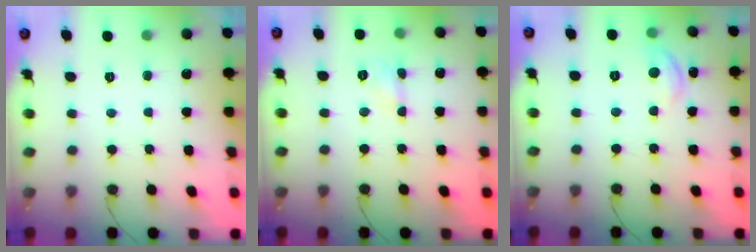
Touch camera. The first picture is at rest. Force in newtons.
{"total": 3.6, "press": 3.6, "slide": 0.5}
{"total": 5.4, "press": 5.4, "slide": 0.3}